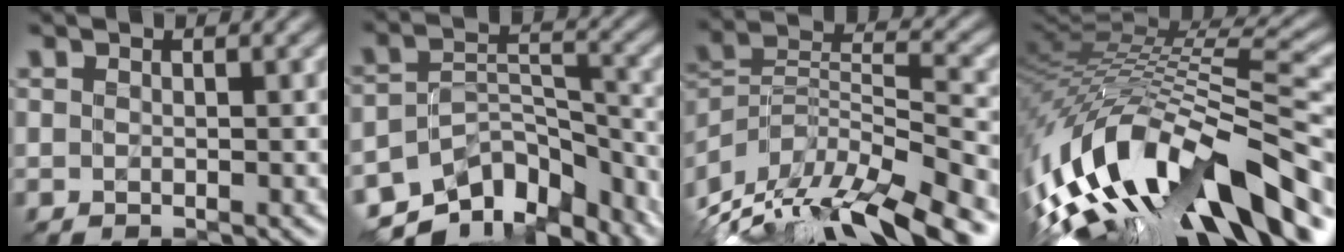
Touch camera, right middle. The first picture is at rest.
{"total": 10.6, "force": [-8.7, 5.0, 3.6], "torque": [-0.053, 0.002, -0.133]}
{"total": 13.7, "force": [-10.0, 4.3, 8.3], "torque": [-0.172, 0.015, -0.170]}
{"total": 15.0, "force": [-7.7, 5.7, 11.5], "torque": [-0.218, 0.029, -0.139]}